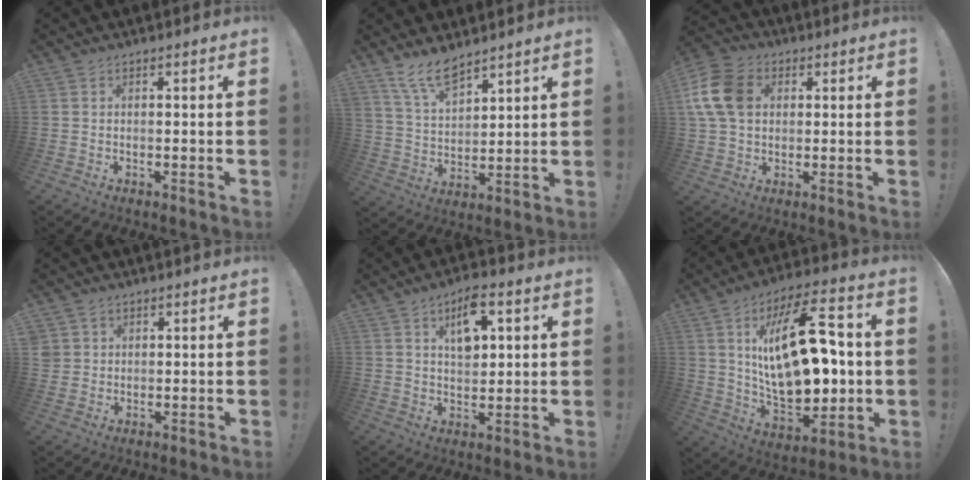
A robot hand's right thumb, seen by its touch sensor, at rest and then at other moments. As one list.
[{"total": 10.3, "force": [8.5, 3.9, 4.2], "torque": [-0.090, -0.052, 0.166]}, {"total": 13.8, "force": [3.1, 10.4, 8.5], "torque": [-0.163, 0.001, 0.062]}, {"total": 3.2, "force": [1.8, 2.6, 0.6], "torque": [-0.016, -0.004, 0.036]}, {"total": 9.7, "force": [4.1, 5.2, 7.1], "torque": [-0.098, -0.007, 0.068]}, {"total": 27.3, "force": [3.7, 13.7, 23.3], "torque": [-0.410, -0.013, 0.063]}]